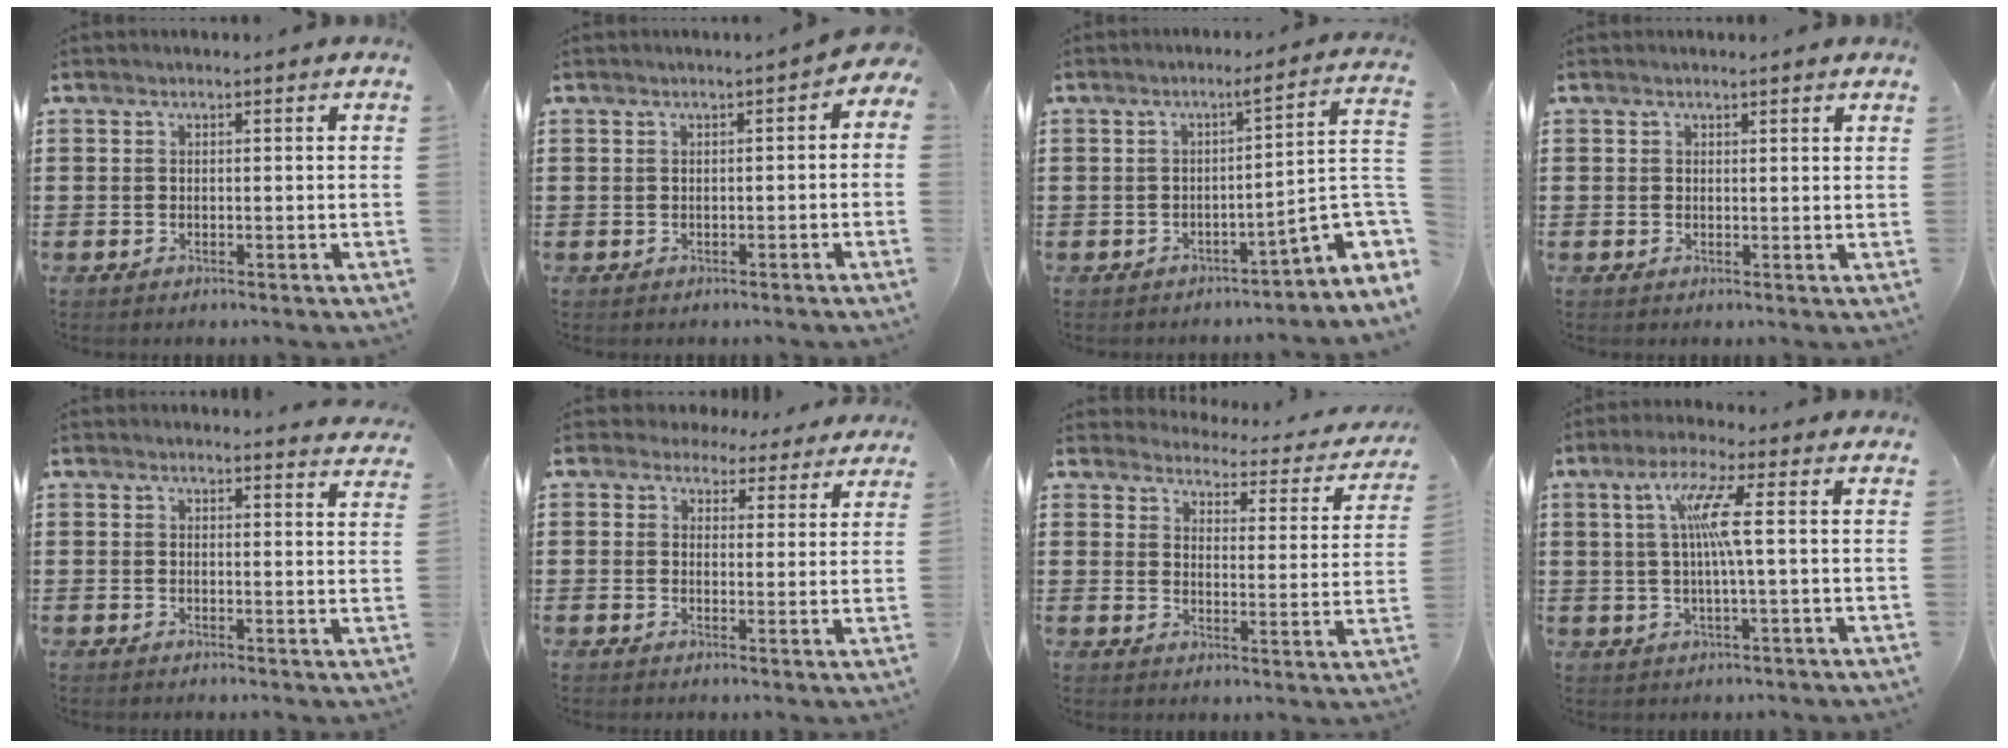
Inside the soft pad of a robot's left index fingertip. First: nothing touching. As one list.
[{"total": 0.9, "force": [-0.7, 0.3, 0.6], "torque": [-0.014, 0.001, -0.014]}, {"total": 4.7, "force": [-1.5, -0.1, 4.4], "torque": [-0.075, -0.036, -0.040]}, {"total": 0.9, "force": [0.9, 0.0, 0.1], "torque": [-0.005, -0.001, 0.017]}, {"total": 2.2, "force": [2.2, -0.1, 0.0], "torque": [0.000, -0.010, 0.040]}, {"total": 3.5, "force": [3.1, 1.4, 0.3], "torque": [-0.022, -0.006, 0.058]}, {"total": 3.2, "force": [3.2, 0.2, 0.2], "torque": [-0.027, -0.028, 0.049]}, {"total": 6.5, "force": [1.2, 0.0, 6.3], "torque": [-0.127, -0.001, 0.014]}]